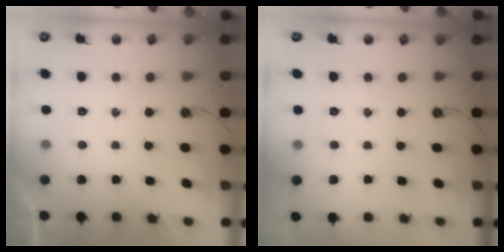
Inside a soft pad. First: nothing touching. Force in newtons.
{"total": 0.0}